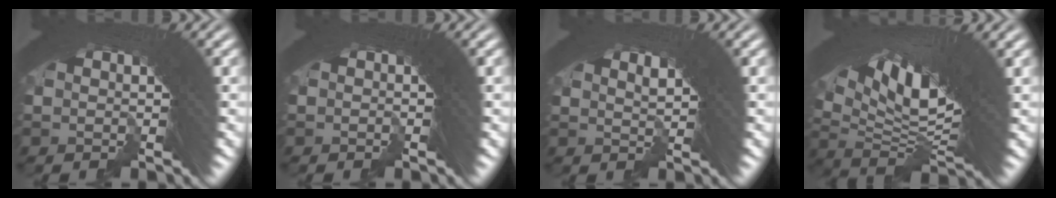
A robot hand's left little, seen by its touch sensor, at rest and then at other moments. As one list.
[{"total": 0.0}, {"total": 2.2, "force": [0.4, 1.2, 1.8], "torque": [-0.041, -0.009, 0.009]}, {"total": 12.2, "force": [1.0, 6.0, 10.6], "torque": [-0.189, -0.018, 0.028]}]